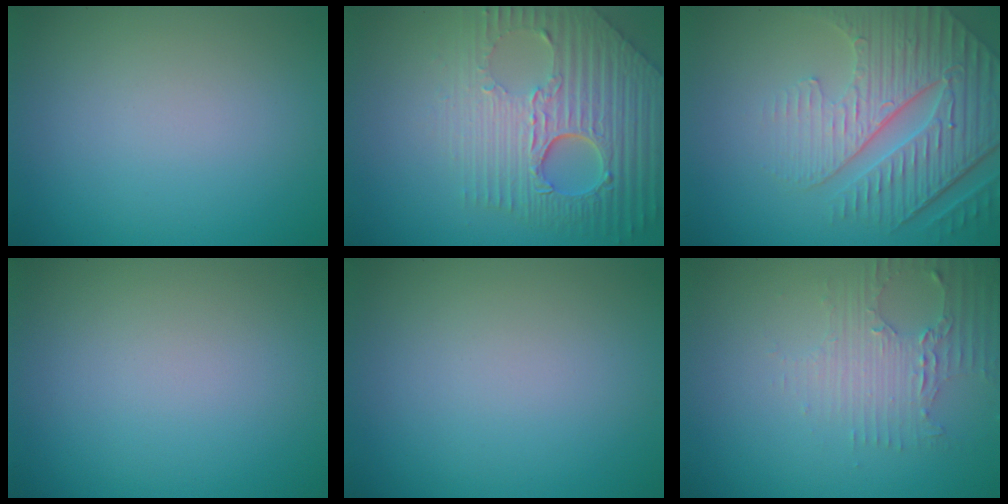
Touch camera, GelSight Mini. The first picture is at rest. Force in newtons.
{"total": 9.1, "press": 6.2, "slide": 6.7}
{"total": 7.3, "press": 5.5, "slide": 4.7}
{"total": 0.0}
{"total": 0.0}
{"total": 3.0, "press": 2.5, "slide": 1.7}